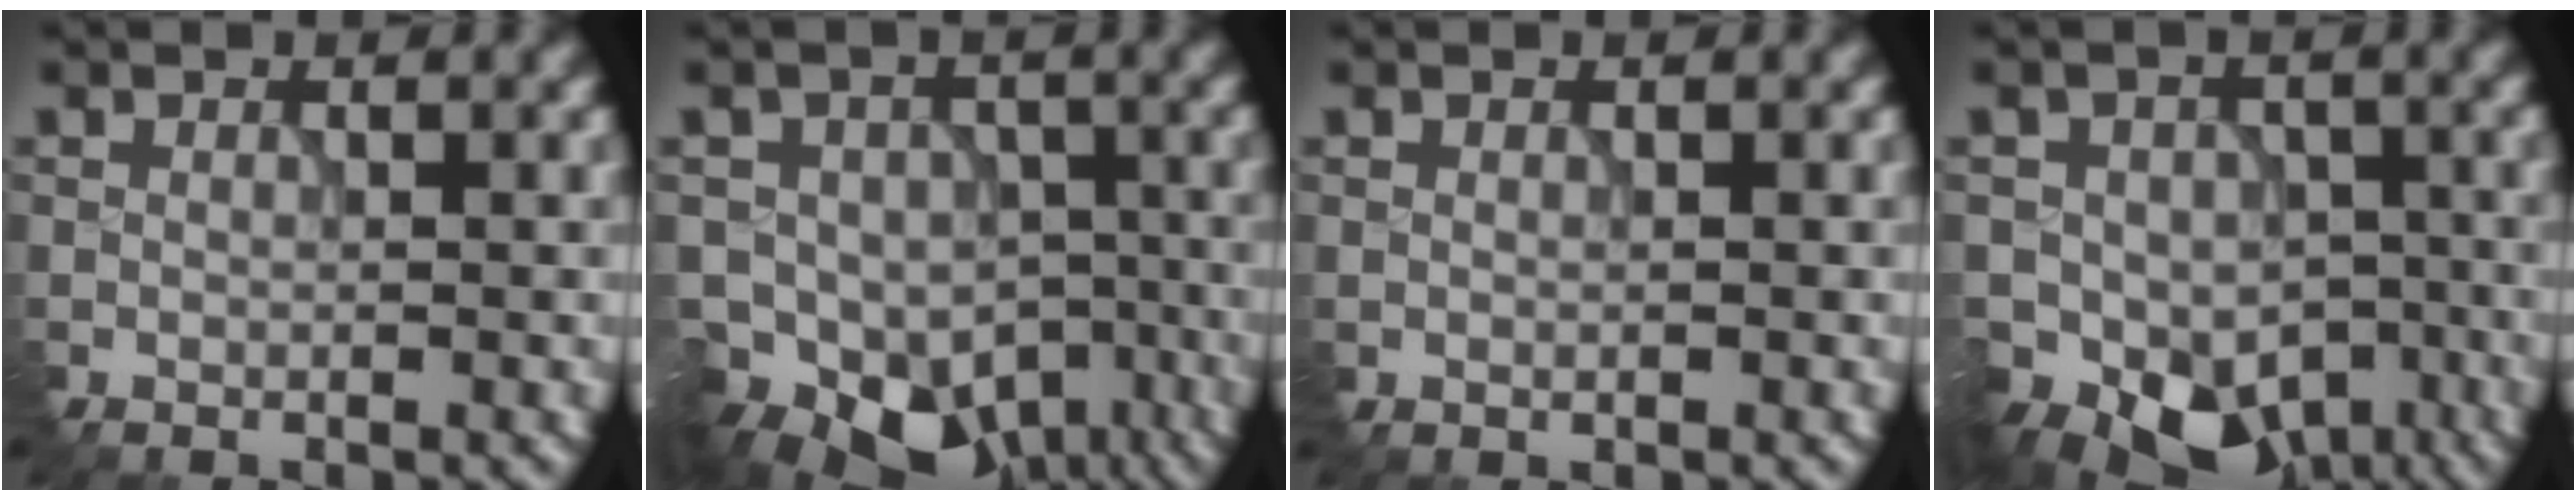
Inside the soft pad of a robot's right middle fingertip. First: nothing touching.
{"total": 12.4, "force": [-7.4, 9.1, 4.1], "torque": [-0.053, -0.030, -0.100]}
{"total": 0.0}
{"total": 10.2, "force": [-5.8, 7.8, 3.1], "torque": [-0.031, -0.031, -0.088]}